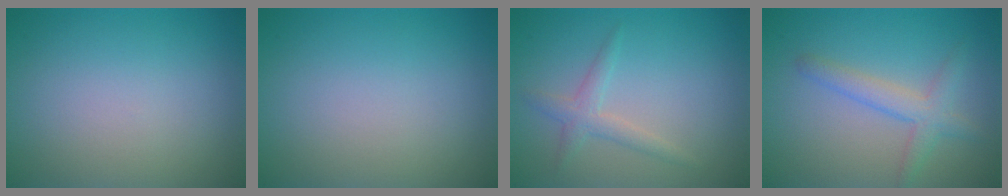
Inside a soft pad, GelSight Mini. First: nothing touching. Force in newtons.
{"total": 0.0}
{"total": 1.9, "press": 1.9, "slide": 0.1}
{"total": 2.8, "press": 2.8, "slide": 0.1}